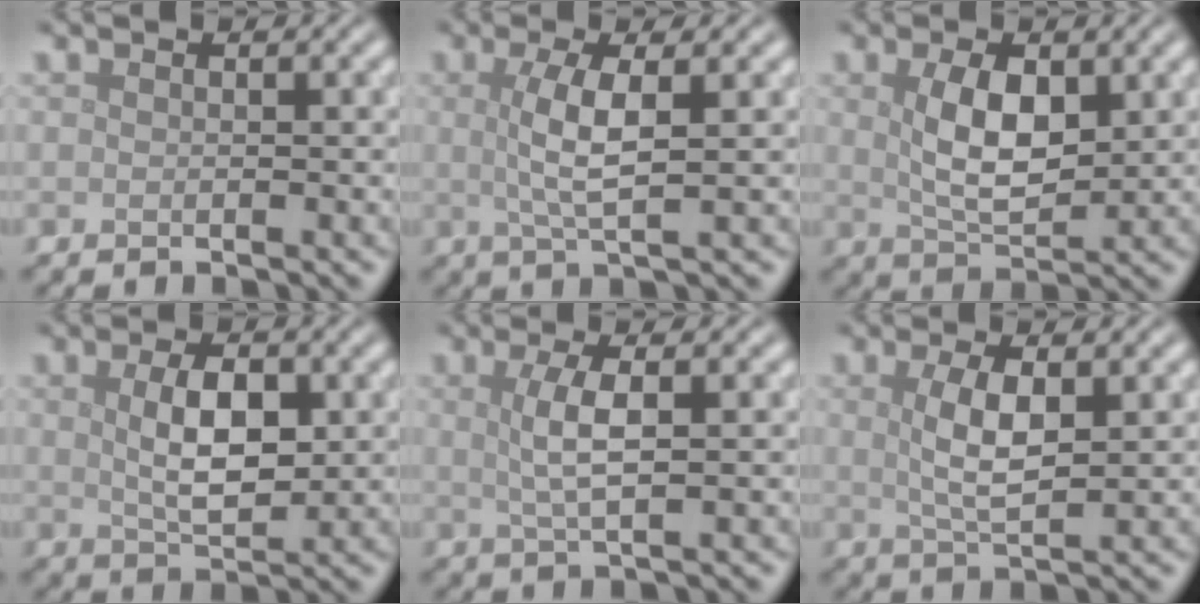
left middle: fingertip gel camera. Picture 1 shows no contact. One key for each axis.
{"total": 3.9, "fx": 0.5, "fy": 0.9, "fz": 3.7, "tx": -0.076, "ty": 0.001, "tz": 0.009}
{"total": 4.8, "fx": 1.1, "fy": 2.3, "fz": 4.0, "tx": -0.082, "ty": -0.002, "tz": 0.024}
{"total": 4.5, "fx": 0.7, "fy": 2.1, "fz": 3.9, "tx": -0.079, "ty": -0.002, "tz": 0.017}
{"total": 3.1, "fx": 0.6, "fy": 0.7, "fz": 3.0, "tx": -0.059, "ty": 0.001, "tz": 0.011}
{"total": 3.5, "fx": 0.8, "fy": 1.0, "fz": 3.3, "tx": -0.067, "ty": -0.002, "tz": 0.016}